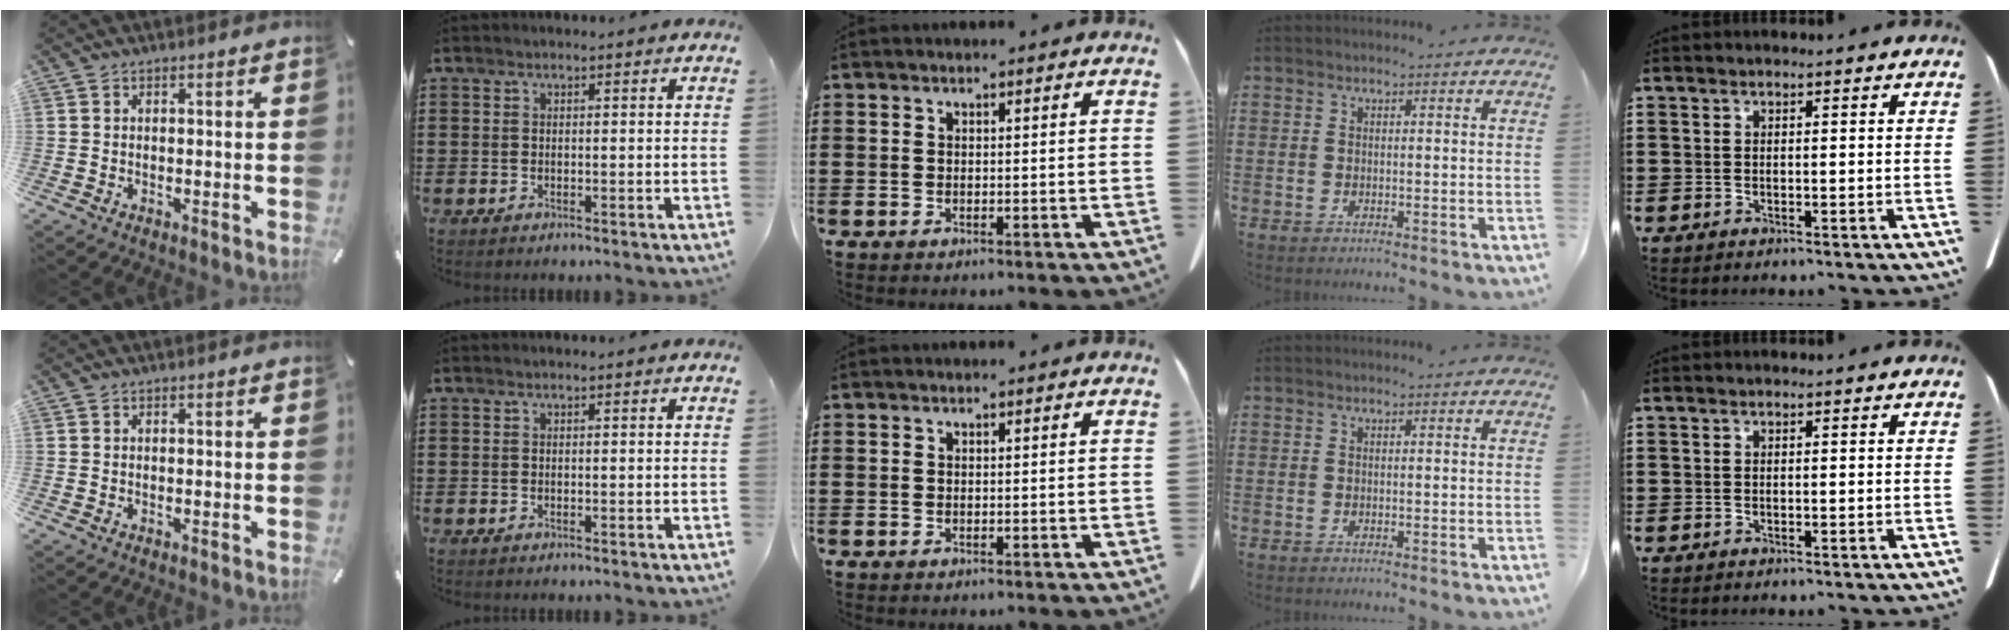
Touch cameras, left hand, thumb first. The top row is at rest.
{}